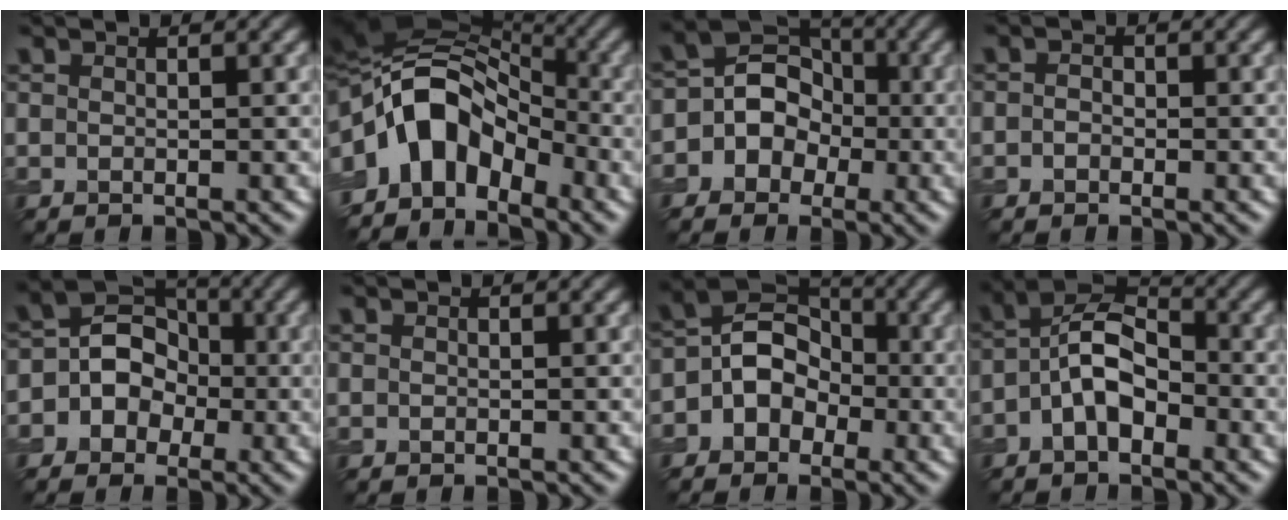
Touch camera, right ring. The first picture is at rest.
{"total": 9.9, "force": [-3.2, 6.5, 6.8], "torque": [-0.106, 0.020, -0.072]}
{"total": 6.5, "force": [-1.0, 5.9, 2.4], "torque": [-0.012, 0.035, -0.043]}
{"total": 0.7, "force": [-0.3, 0.5, 0.3], "torque": [-0.005, 0.001, -0.008]}
{"total": 5.7, "force": [-0.6, 5.1, 2.5], "torque": [-0.005, 0.020, -0.031]}
{"total": 0.0}
{"total": 5.6, "force": [-1.1, 4.7, 2.9], "torque": [-0.016, 0.018, -0.036]}
{"total": 5.2, "force": [-1.6, 2.9, 4.1], "torque": [-0.077, 0.017, -0.036]}